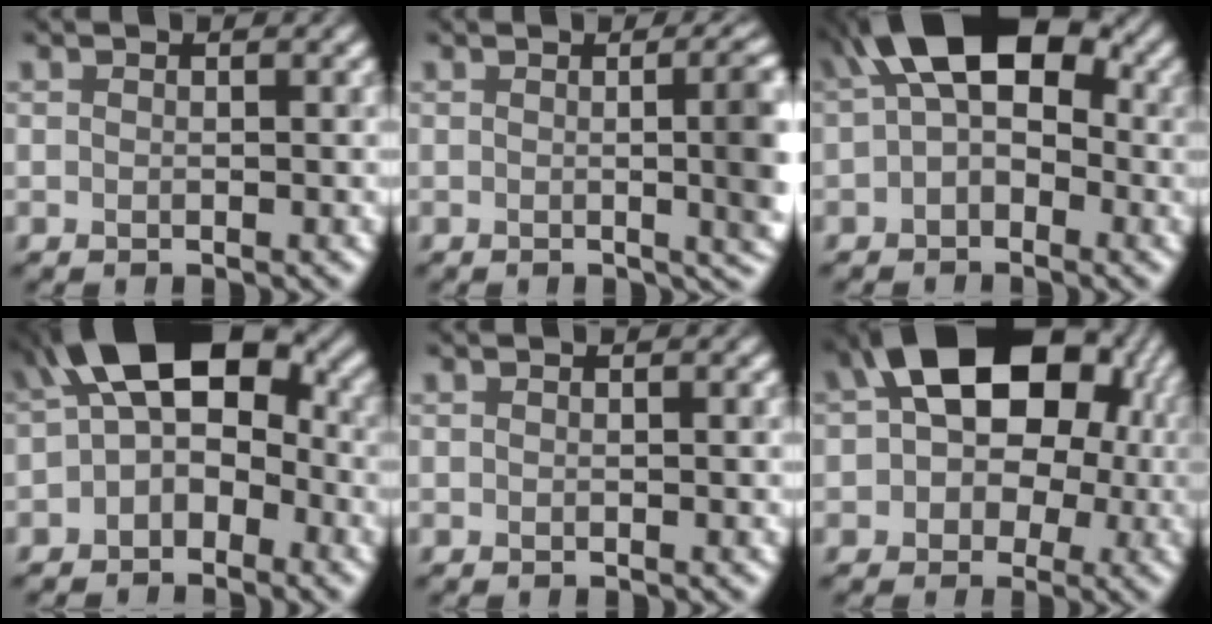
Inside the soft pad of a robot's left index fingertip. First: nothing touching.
{"total": 8.0, "force": [-0.2, 3.0, 7.4], "torque": [-0.056, 0.010, -0.006]}
{"total": 8.9, "force": [1.8, 5.0, 7.2], "torque": [-0.103, 0.040, 0.005]}
{"total": 9.8, "force": [0.8, 5.9, 7.8], "torque": [-0.107, 0.034, -0.007]}
{"total": 0.0}
{"total": 13.1, "force": [2.7, 9.3, 8.8], "torque": [-0.089, 0.021, 0.028]}